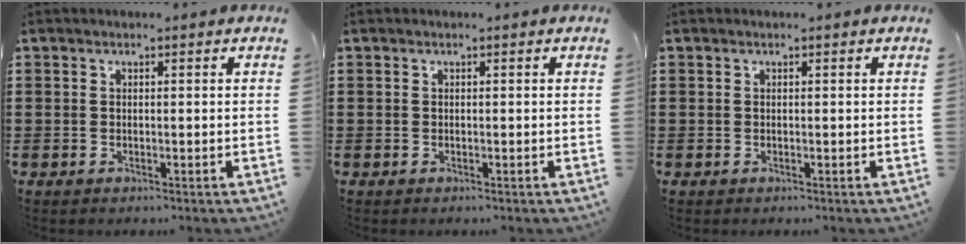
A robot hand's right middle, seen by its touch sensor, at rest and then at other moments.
{"total": 0.0}
{"total": 0.0}